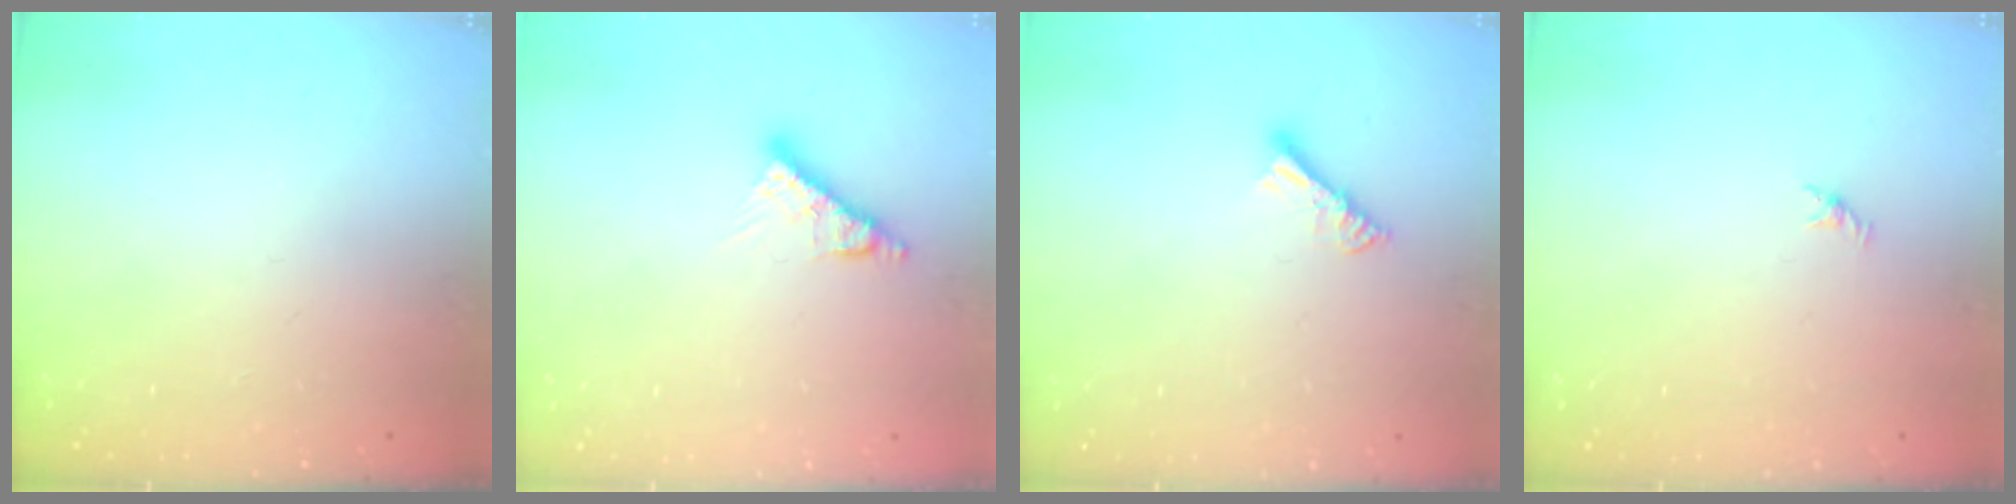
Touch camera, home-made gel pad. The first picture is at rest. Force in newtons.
{"total": 7.5, "press": 7.5, "slide": 0.5}
{"total": 5.4, "press": 5.4, "slide": 0.2}
{"total": 0.5, "press": 0.3, "slide": 0.4}